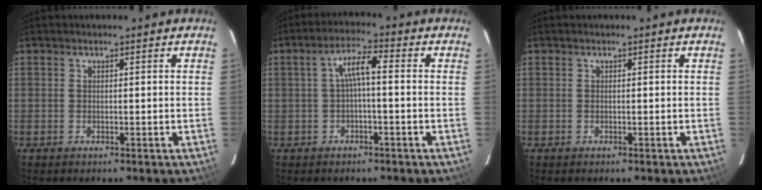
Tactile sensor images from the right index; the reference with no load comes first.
{"total": 4.5, "force": [-0.5, 0.9, 4.4], "torque": [-0.087, 0.014, -0.006]}
{"total": 0.0}